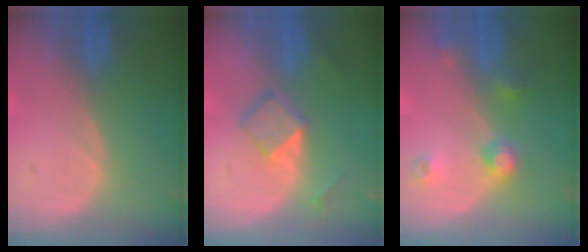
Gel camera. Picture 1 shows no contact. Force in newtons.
{"total": 4.5, "press": 4.4, "slide": 0.8}
{"total": 4.3, "press": 3.8, "slide": 1.9}